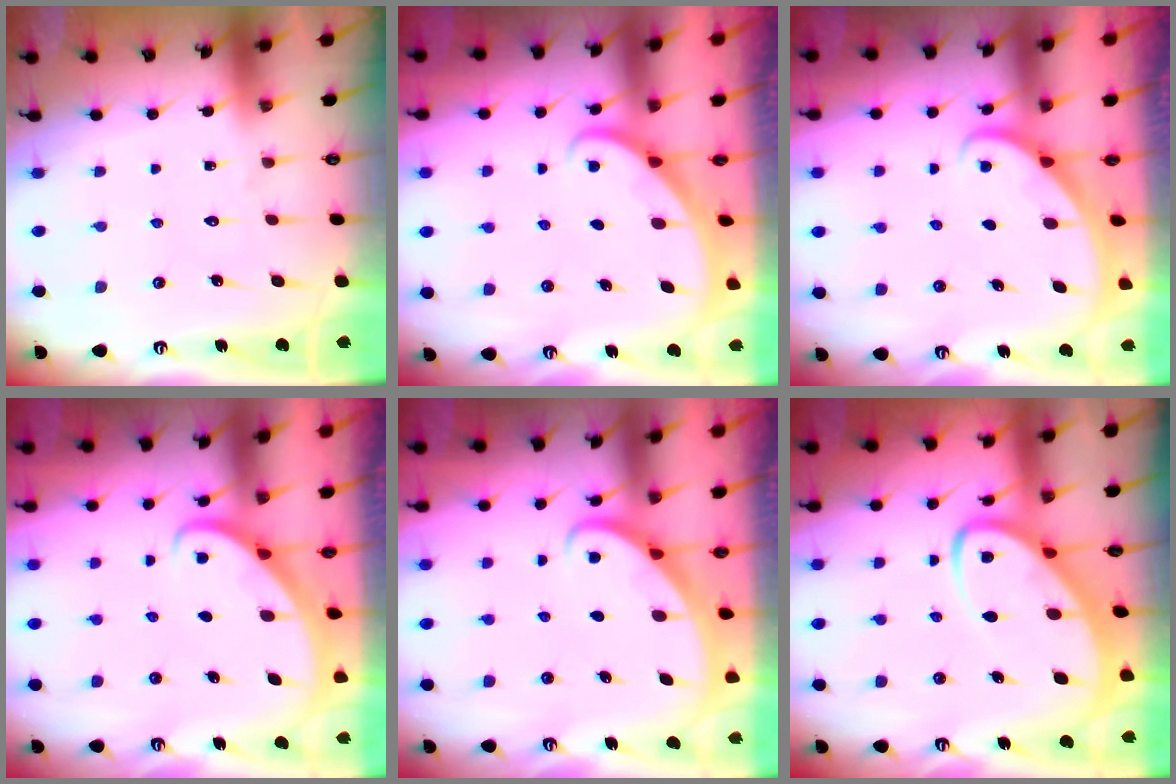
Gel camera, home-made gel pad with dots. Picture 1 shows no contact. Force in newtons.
{"total": 2.1, "press": 2.1, "slide": 0.1}
{"total": 1.9, "press": 1.9, "slide": 0.1}
{"total": 2.9, "press": 2.9, "slide": 0.2}
{"total": 2.7, "press": 2.7, "slide": 0.2}
{"total": 7.9, "press": 7.8, "slide": 0.8}